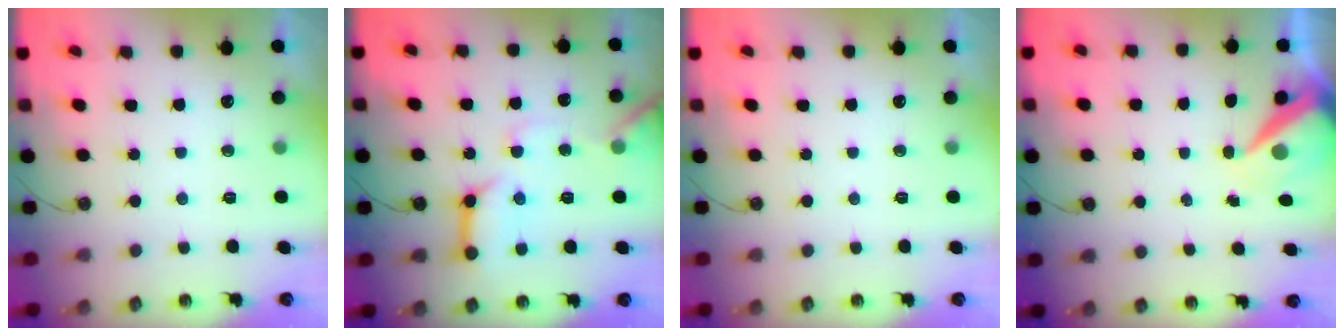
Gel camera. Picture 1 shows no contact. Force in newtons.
{"total": 13.0, "press": 12.9, "slide": 1.7}
{"total": 0.0}
{"total": 8.6, "press": 8.5, "slide": 1.1}